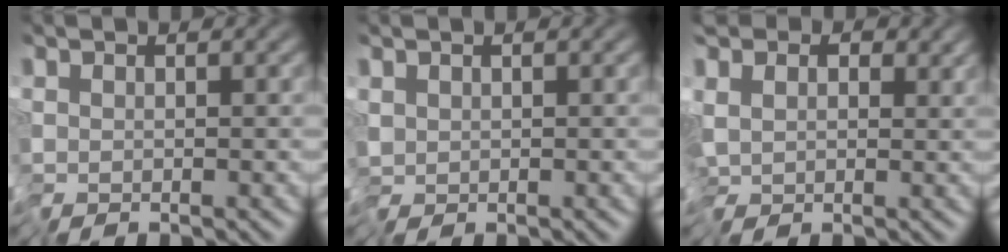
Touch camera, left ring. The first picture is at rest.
{"total": 1.3, "force": [-0.2, 0.7, 1.0], "torque": [-0.023, -0.002, -0.007]}
{"total": 4.1, "force": [0.6, 3.2, 2.5], "torque": [-0.062, 0.001, 0.006]}